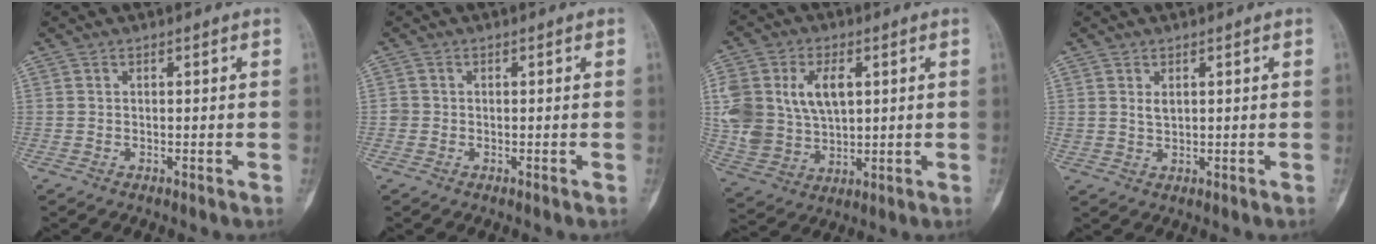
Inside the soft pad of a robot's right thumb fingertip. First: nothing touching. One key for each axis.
{"total": 1.0, "fx": -0.1, "fy": 1.0, "fz": 0.1, "tx": 0.003, "ty": 0.004, "tz": -0.002}
{"total": 16.3, "fx": 3.9, "fy": 11.1, "fz": 11.3, "tx": -0.235, "ty": -0.006, "tz": 0.089}
{"total": 2.0, "fx": 0.9, "fy": 1.2, "fz": 1.3, "tx": -0.022, "ty": -0.006, "tz": 0.022}